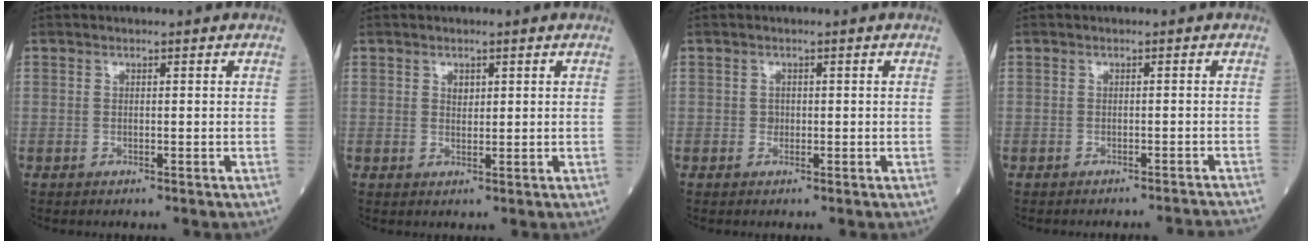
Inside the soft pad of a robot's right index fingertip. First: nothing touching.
{"total": 1.2, "force": [0.6, 0.8, 0.8], "torque": [-0.014, -0.002, 0.012]}
{"total": 0.8, "force": [-0.1, 0.7, 0.3], "torque": [-0.003, 0.002, -0.001]}
{"total": 5.9, "force": [-5.8, -1.0, 0.7], "torque": [-0.003, -0.011, -0.060]}